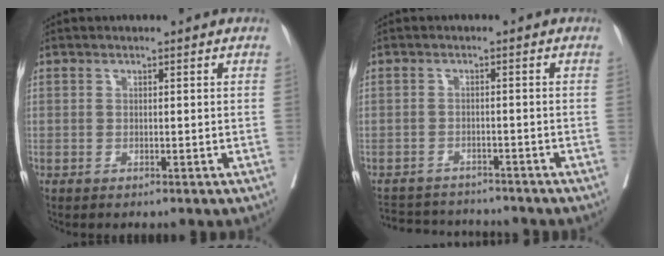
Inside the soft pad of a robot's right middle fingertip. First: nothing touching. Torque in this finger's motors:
{"motor_torque": [-0.13, -0.41, -0.37, -0.08]}